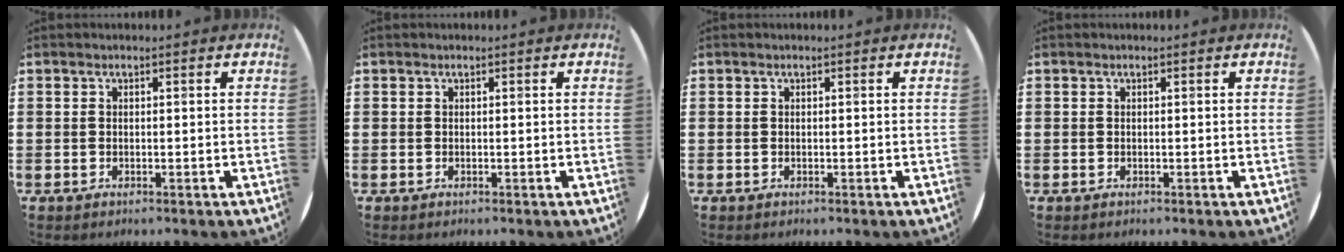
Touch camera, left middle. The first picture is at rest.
{"total": 0.0}
{"total": 0.0}
{"total": 0.0}